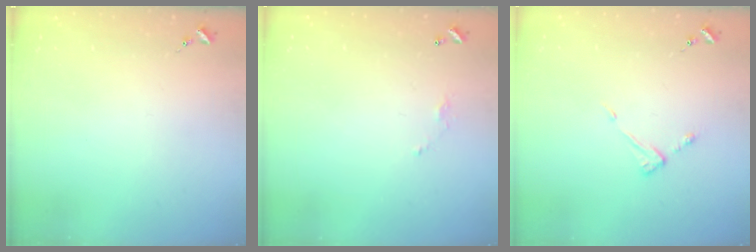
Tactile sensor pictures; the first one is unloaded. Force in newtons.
{"total": 3.9, "press": 3.9, "slide": 0.1}
{"total": 4.4, "press": 4.4, "slide": 0.4}